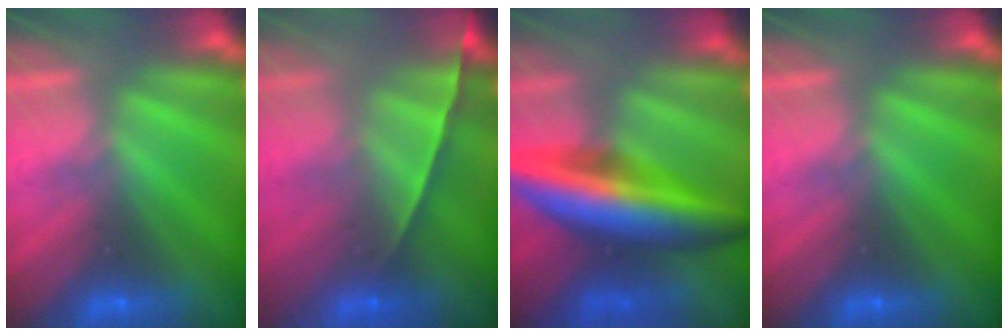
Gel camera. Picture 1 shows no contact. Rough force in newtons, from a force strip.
{"total": 1.5}
{"total": 9.6}
{"total": 0.0}